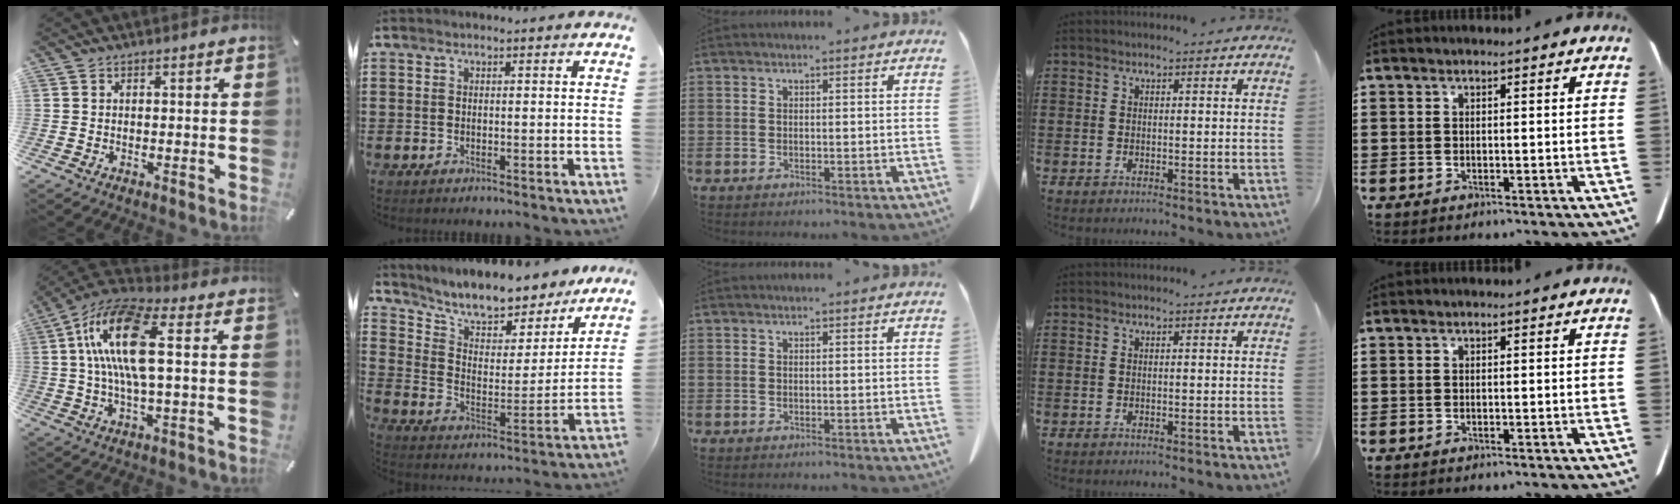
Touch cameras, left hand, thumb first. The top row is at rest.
{"thumb": {"total": 15.8, "force": [2.3, 6.0, 14.4], "torque": [-0.303, -0.006, 0.034]}, "index": {"total": 8.9, "force": [8.4, 1.6, 2.6], "torque": [-0.076, -0.065, 0.143]}}